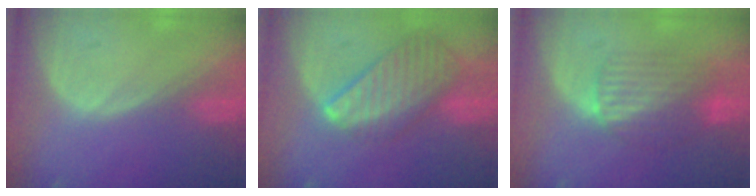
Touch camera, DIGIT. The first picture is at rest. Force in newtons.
{"total": 9.7, "press": 8.5, "slide": 4.7}
{"total": 6.9, "press": 6.8, "slide": 1.3}